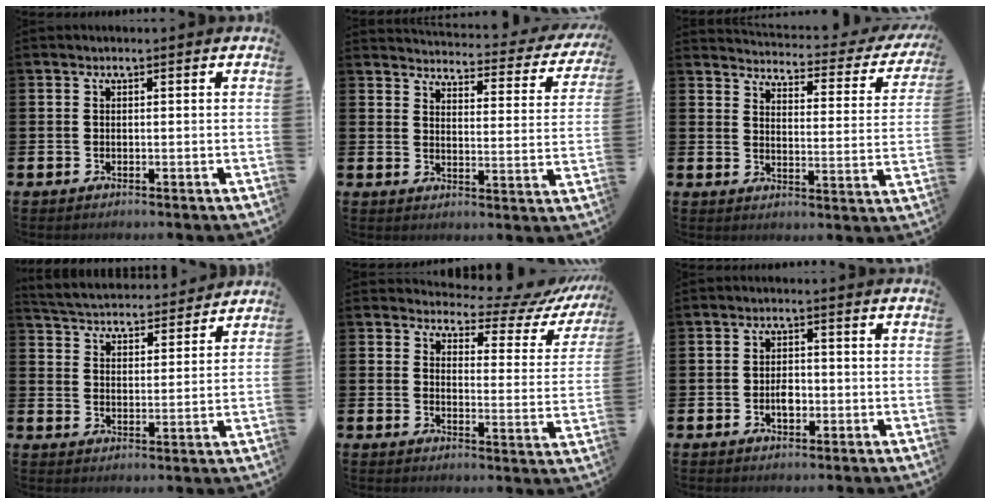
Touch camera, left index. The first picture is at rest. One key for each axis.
{"total": 3.0, "fx": 2.9, "fy": 0.6, "fz": 0.5, "tx": -0.021, "ty": -0.034, "tz": 0.039}
{"total": 3.0, "fx": 2.8, "fy": 0.9, "fz": 0.9, "tx": -0.031, "ty": -0.033, "tz": 0.035}
{"total": 4.7, "fx": 4.7, "fy": 0.9, "fz": 0.1, "tx": -0.023, "ty": -0.036, "tz": 0.079}
{"total": 5.1, "fx": 4.6, "fy": 1.9, "fz": 1.3, "tx": -0.021, "ty": -0.049, "tz": 0.066}
{"total": 2.5, "fx": -0.6, "fy": 1.6, "fz": 1.9, "tx": -0.022, "ty": -0.002, "tz": -0.015}